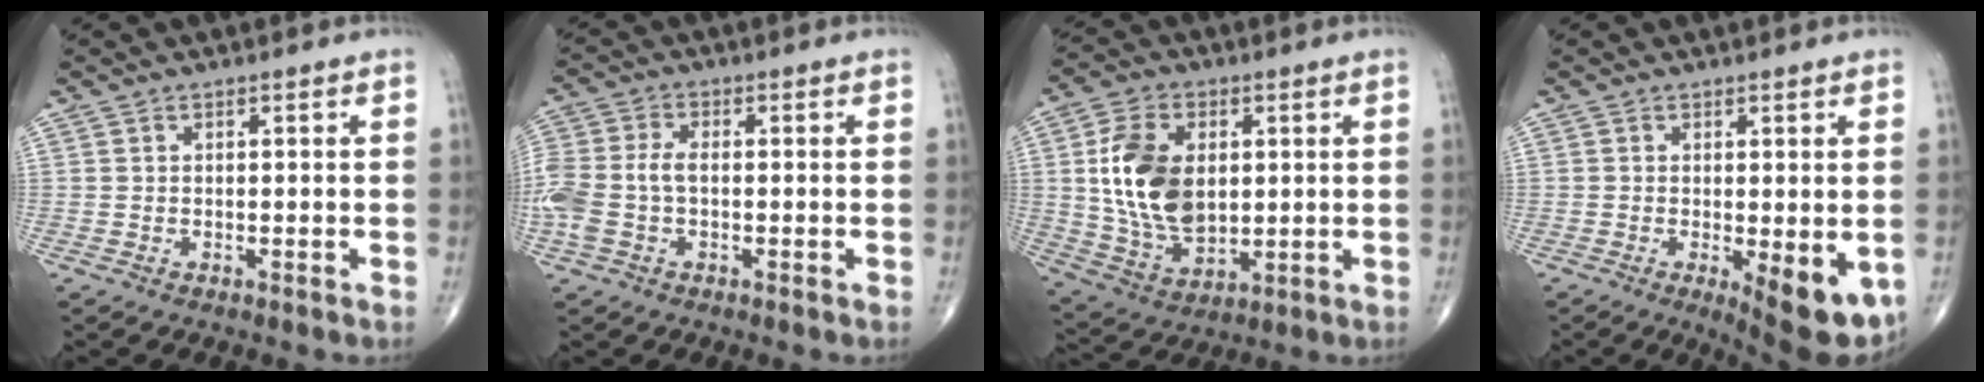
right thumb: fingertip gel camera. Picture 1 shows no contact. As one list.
[{"total": 9.4, "force": [-1.3, 5.7, 7.4], "torque": [-0.193, 0.017, -0.026]}, {"total": 15.3, "force": [2.2, 9.7, 11.7], "torque": [-0.201, -0.012, 0.047]}, {"total": 9.6, "force": [-2.6, 3.3, 8.6], "torque": [-0.105, -0.020, -0.027]}]